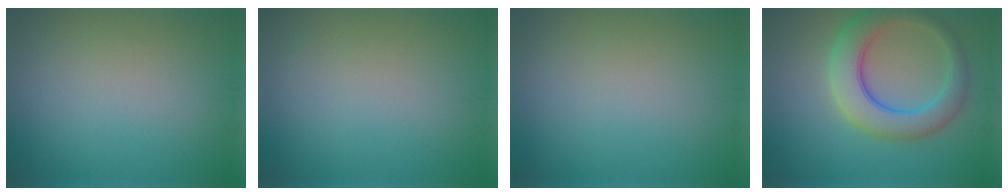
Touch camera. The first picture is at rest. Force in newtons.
{"total": 0.0}
{"total": 0.0}
{"total": 6.4, "press": 6.4, "slide": 0.2}